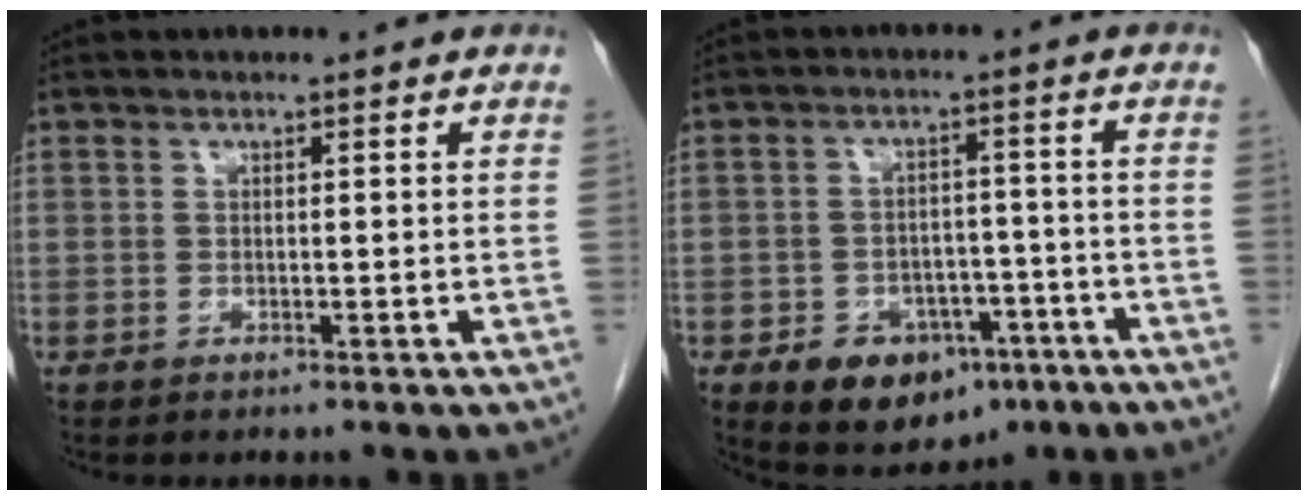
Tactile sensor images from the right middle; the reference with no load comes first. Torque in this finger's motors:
{"motor_torque": [0.82, -0.62, 0.13, 0.07]}